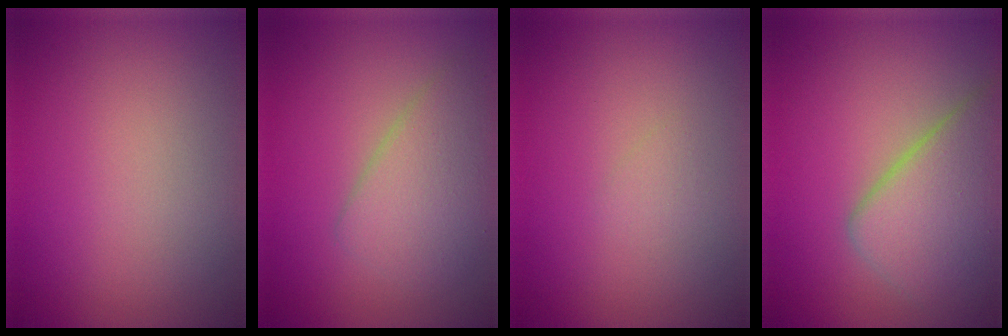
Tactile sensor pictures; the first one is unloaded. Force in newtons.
{"total": 3.9, "press": 3.9, "slide": 0.2}
{"total": 0.6, "press": 0.6, "slide": 0.1}
{"total": 6.7, "press": 6.7, "slide": 0.4}